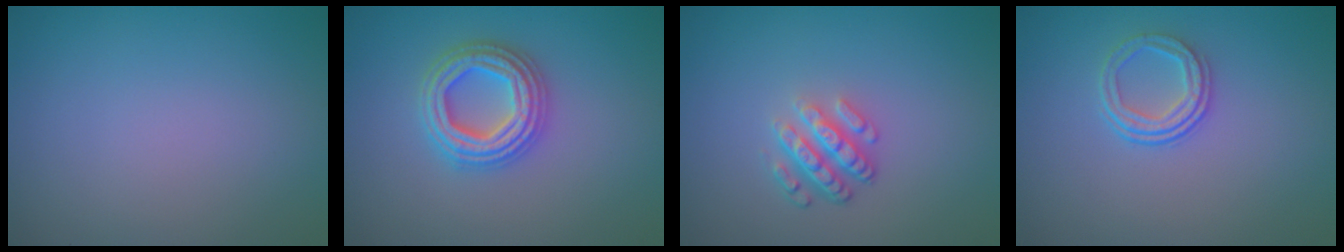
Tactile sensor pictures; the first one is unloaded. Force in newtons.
{"total": 4.7, "press": 4.7, "slide": 0.7}
{"total": 3.6, "press": 2.6, "slide": 2.5}
{"total": 2.4, "press": 1.7, "slide": 1.7}